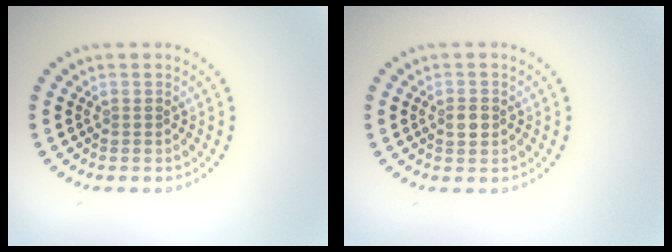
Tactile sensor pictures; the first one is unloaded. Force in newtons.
{"total": 1.6, "press": 1.6, "slide": 0.3}